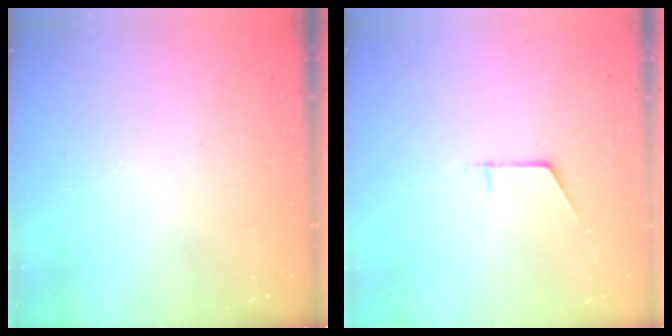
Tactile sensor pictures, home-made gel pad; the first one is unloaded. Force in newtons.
{"total": 4.8, "press": 4.7, "slide": 0.4}